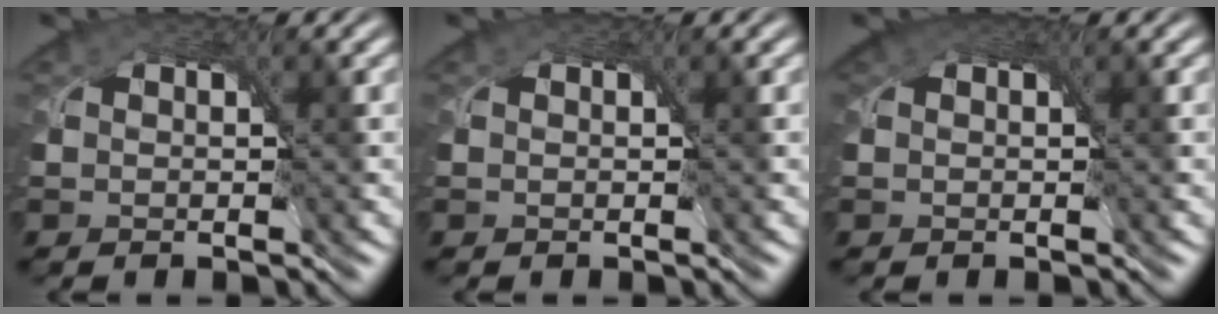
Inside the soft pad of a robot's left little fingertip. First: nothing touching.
{"total": 0.0}
{"total": 1.4, "force": [0.9, 0.8, 0.7], "torque": [-0.012, 0.004, 0.010]}